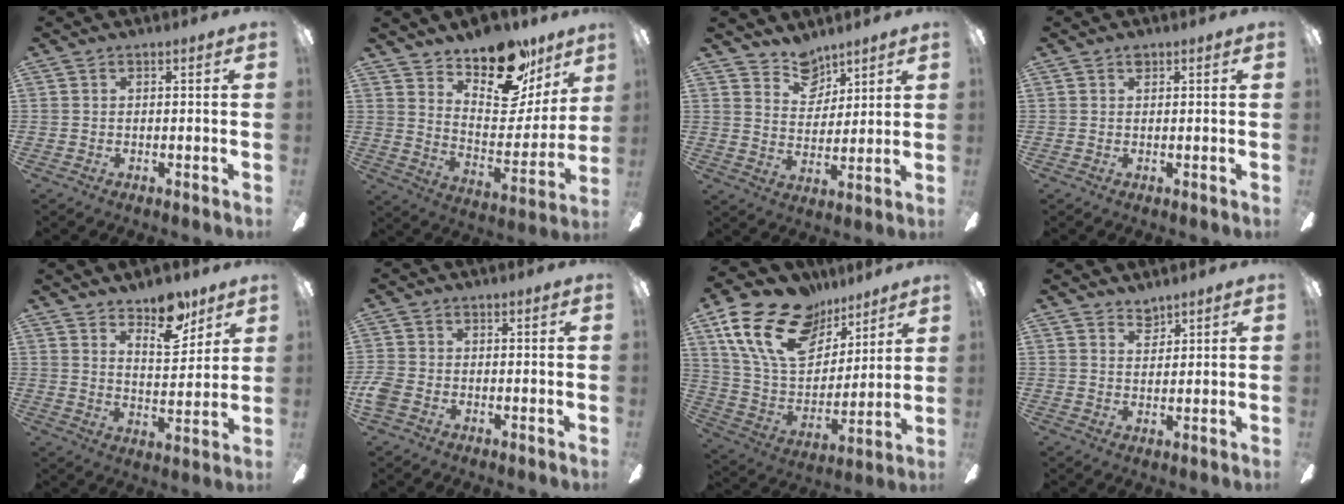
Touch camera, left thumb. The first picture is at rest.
{"total": 20.4, "force": [15.9, 8.7, 9.5], "torque": [-0.130, -0.111, 0.273]}
{"total": 8.2, "force": [6.7, 4.5, 1.5], "torque": [-0.016, -0.042, 0.125]}
{"total": 1.1, "force": [0.8, 0.6, 0.4], "torque": [-0.001, -0.001, 0.013]}
{"total": 10.6, "force": [8.0, 4.5, 5.3], "torque": [-0.060, -0.044, 0.137]}
{"total": 3.4, "force": [-1.2, 2.5, 2.0], "torque": [-0.050, 0.004, -0.026]}
{"total": 22.2, "force": [13.3, 13.3, 11.8], "torque": [-0.225, -0.060, 0.245]}
{"total": 3.4, "force": [3.1, 1.2, 0.6], "torque": [-0.001, -0.019, 0.054]}